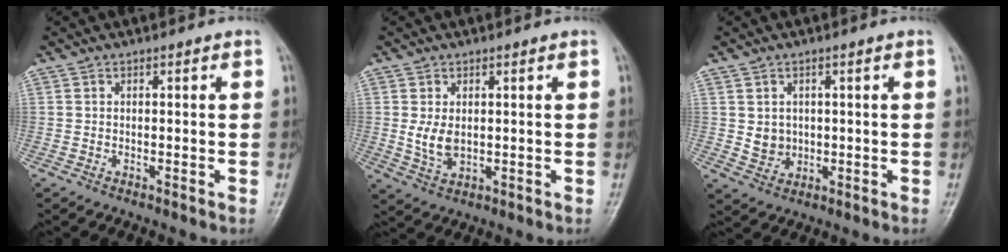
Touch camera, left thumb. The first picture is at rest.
{"total": 4.4, "force": [0.8, 2.7, 3.4], "torque": [-0.058, -0.012, 0.023]}
{"total": 3.6, "force": [0.7, 3.1, 1.6], "torque": [-0.015, -0.008, 0.022]}